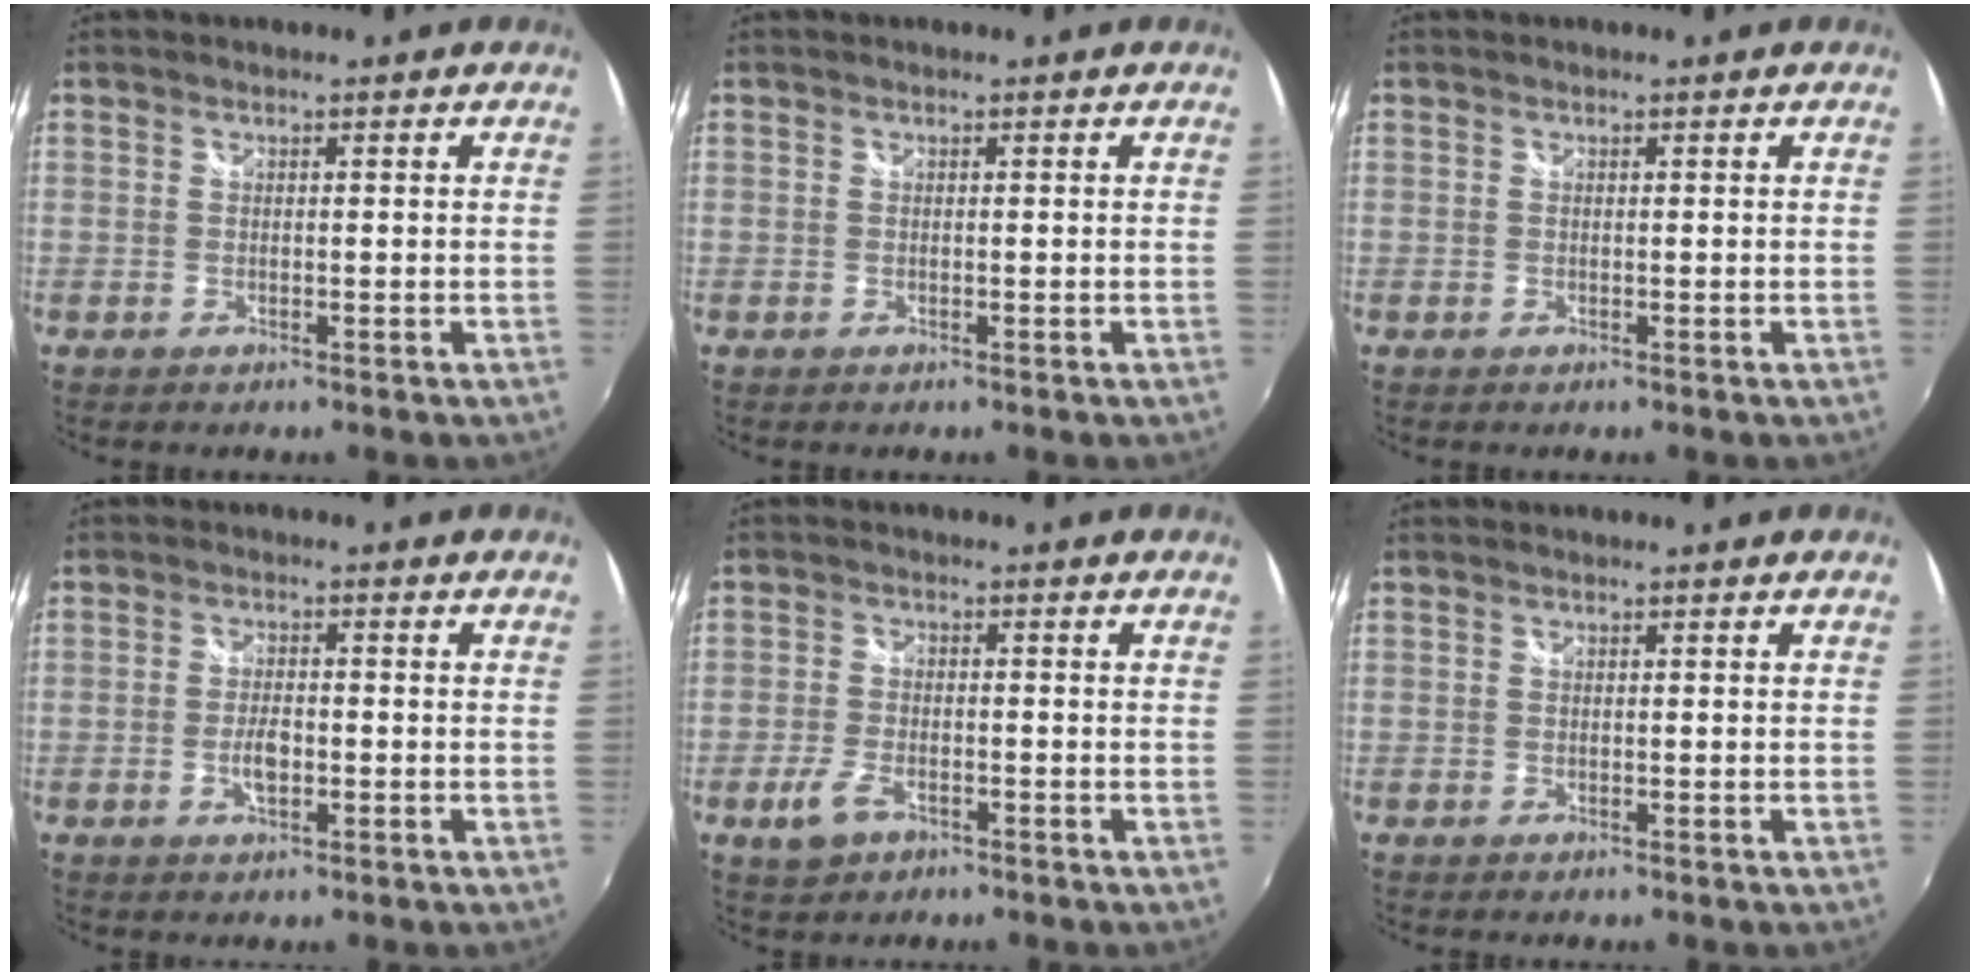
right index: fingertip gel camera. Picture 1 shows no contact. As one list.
[{"total": 0.0}, {"total": 0.0}, {"total": 2.5, "force": [-0.8, 1.3, 2.0], "torque": [-0.036, -0.002, -0.013]}, {"total": 4.9, "force": [-2.7, 2.6, 3.2], "torque": [-0.083, -0.004, -0.048]}, {"total": 0.0}]